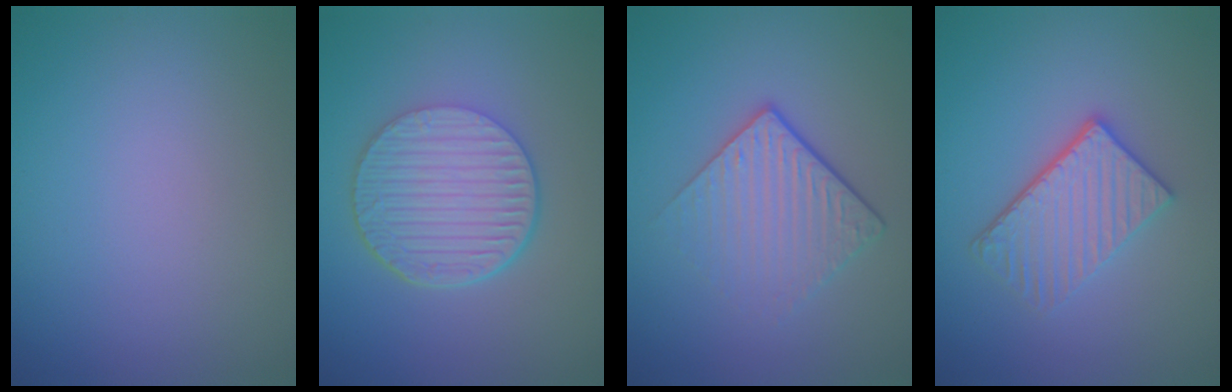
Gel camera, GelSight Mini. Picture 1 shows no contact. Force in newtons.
{"total": 6.5, "press": 4.8, "slide": 4.4}
{"total": 4.4, "press": 2.7, "slide": 3.5}
{"total": 3.9, "press": 3.2, "slide": 2.2}